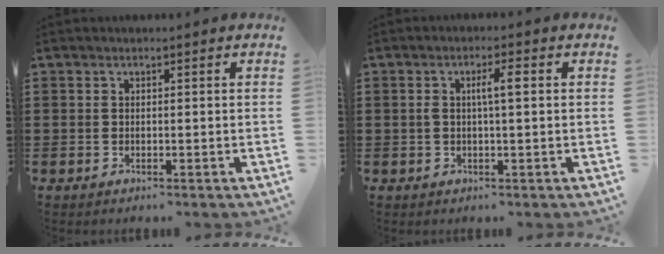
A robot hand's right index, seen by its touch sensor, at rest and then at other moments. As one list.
[{"total": 3.1, "force": [0.4, 0.5, 3.1], "torque": [-0.059, 0.003, 0.003]}]